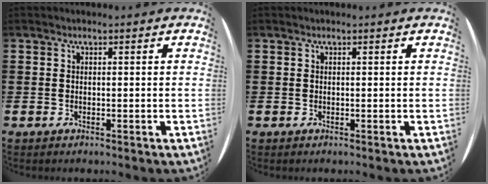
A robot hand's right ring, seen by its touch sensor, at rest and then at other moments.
{"total": 0.0}